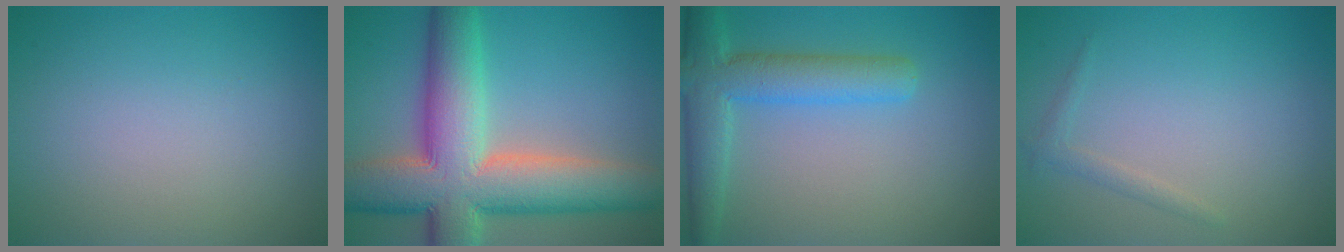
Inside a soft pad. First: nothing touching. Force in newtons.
{"total": 13.0, "press": 12.9, "slide": 0.8}
{"total": 5.4, "press": 5.4, "slide": 0.3}
{"total": 1.0, "press": 1.0, "slide": 0.0}